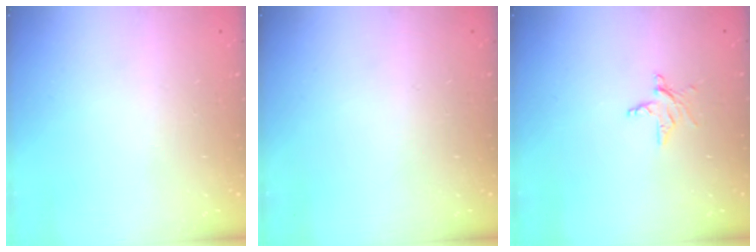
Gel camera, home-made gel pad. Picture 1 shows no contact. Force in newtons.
{"total": 0.0}
{"total": 3.8, "press": 3.8, "slide": 0.3}